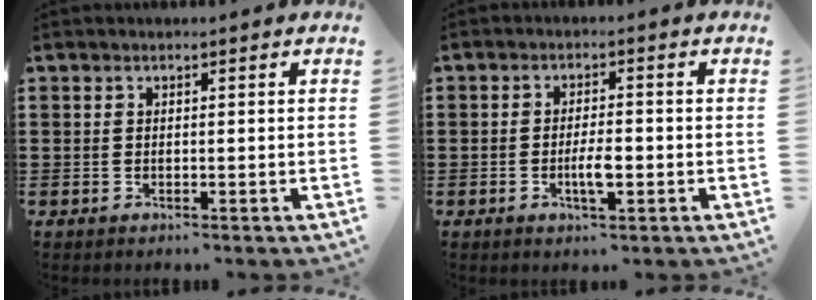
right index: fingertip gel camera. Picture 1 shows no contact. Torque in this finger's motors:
{"motor_torque": [0.05, 0.11, 0.31, 0.02]}